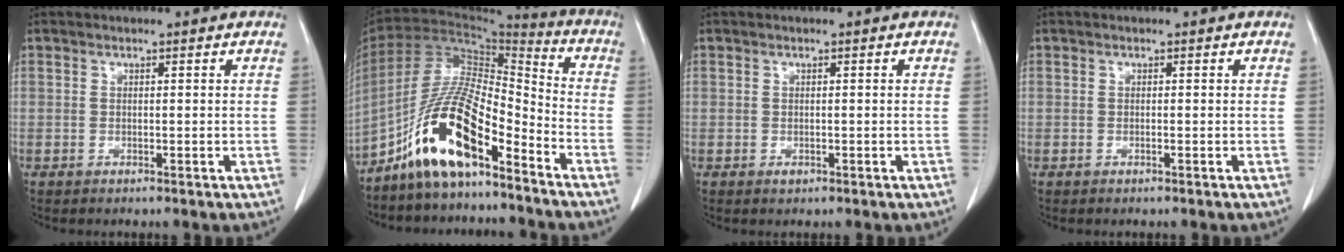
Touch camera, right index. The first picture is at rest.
{"total": 14.2, "force": [-9.1, 3.3, 10.4], "torque": [-0.204, 0.016, -0.167]}
{"total": 0.7, "force": [-0.3, 0.5, 0.4], "torque": [-0.004, 0.001, -0.003]}
{"total": 0.0}